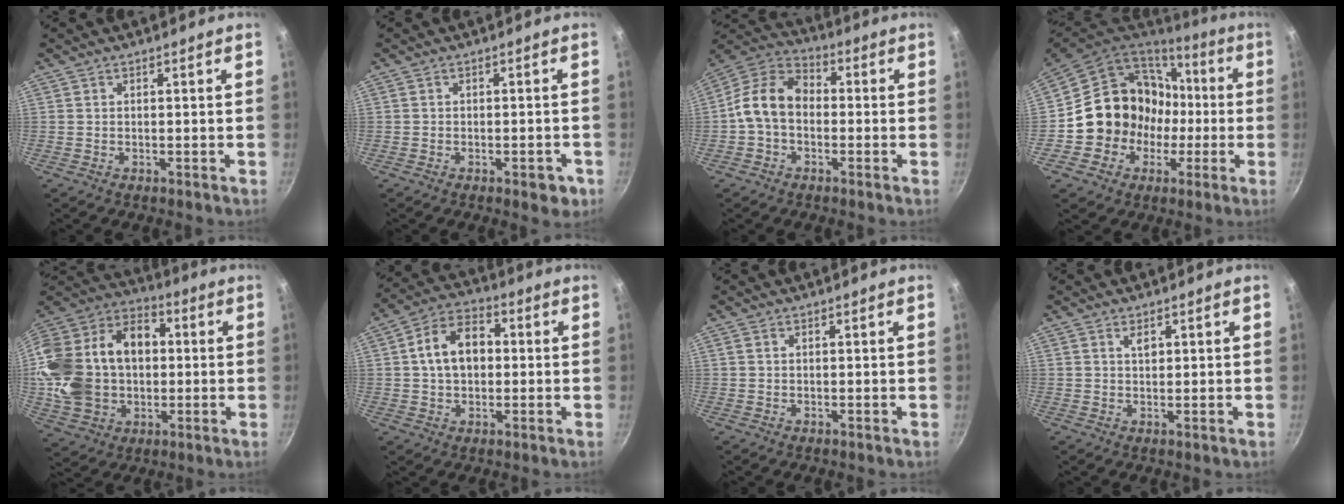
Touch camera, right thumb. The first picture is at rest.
{"total": 3.9, "force": [-1.8, 1.9, 2.9], "torque": [-0.021, 0.014, -0.016]}
{"total": 10.7, "force": [-1.2, 7.7, 7.2], "torque": [-0.112, 0.039, -0.046]}
{"total": 17.6, "force": [-1.2, 16.2, 6.8], "torque": [-0.083, 0.047, -0.008]}
{"total": 26.6, "force": [1.1, 19.6, 17.9], "torque": [-0.342, 0.050, 0.025]}
{"total": 10.8, "force": [0.9, 7.5, 7.7], "torque": [-0.103, 0.027, 0.004]}
{"total": 0.5, "force": [0.2, 0.3, 0.4], "torque": [-0.007, 0.002, 0.004]}
{"total": 1.8, "force": [0.9, 0.9, 1.3], "torque": [-0.015, -0.004, 0.015]}